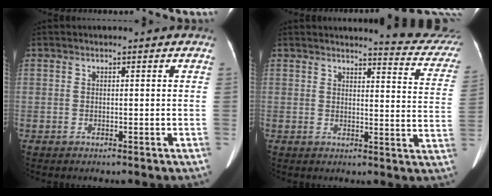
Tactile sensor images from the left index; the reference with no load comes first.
{"total": 13.2, "force": [12.8, 0.8, 2.7], "torque": [-0.010, -0.092, 0.113]}